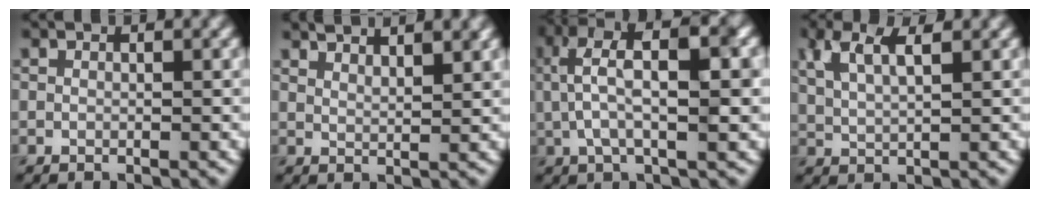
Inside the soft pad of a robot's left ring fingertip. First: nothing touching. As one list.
[{"total": 3.4, "force": [2.9, 0.8, 1.5], "torque": [-0.001, 0.008, 0.032]}, {"total": 7.6, "force": [2.0, 2.6, 6.9], "torque": [-0.125, 0.014, 0.031]}, {"total": 4.0, "force": [2.2, 1.4, 3.0], "torque": [-0.068, 0.006, 0.044]}]